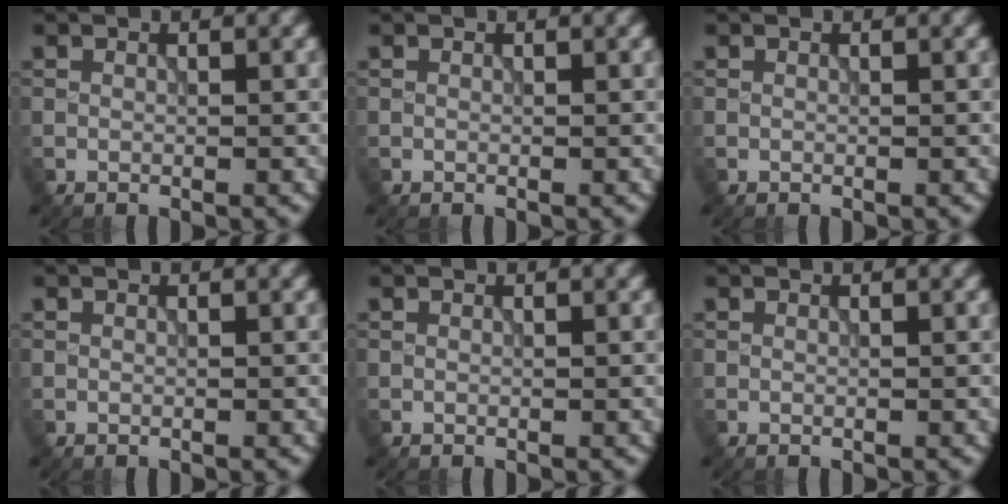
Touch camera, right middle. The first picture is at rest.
{"total": 0.0}
{"total": 0.0}
{"total": 0.0}
{"total": 0.0}
{"total": 0.0}